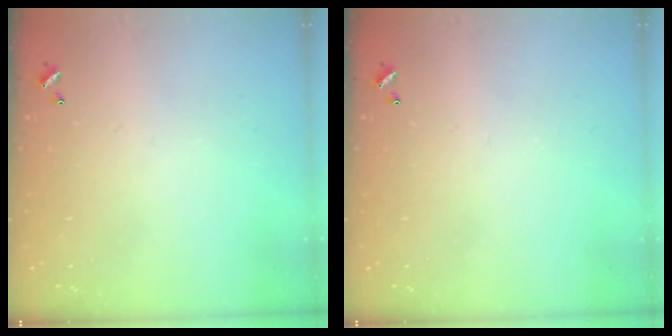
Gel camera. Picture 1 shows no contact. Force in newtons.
{"total": 0.0}